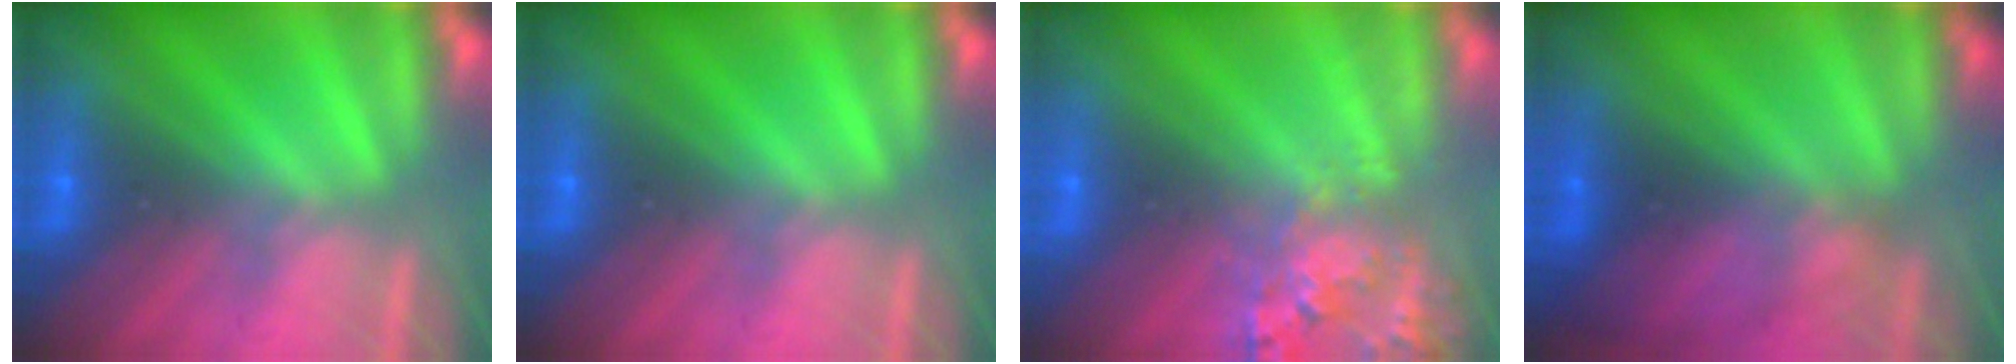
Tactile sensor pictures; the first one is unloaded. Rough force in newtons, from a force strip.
{"total": 0.0}
{"total": 2.6}
{"total": 2.3}